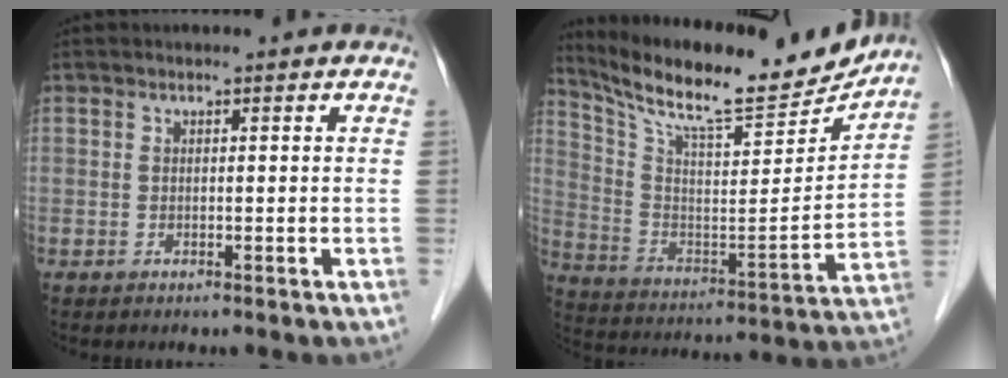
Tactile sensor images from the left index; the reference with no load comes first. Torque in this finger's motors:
{"motor_torque": [-0.61, -0.70, 0.28, 0.10]}